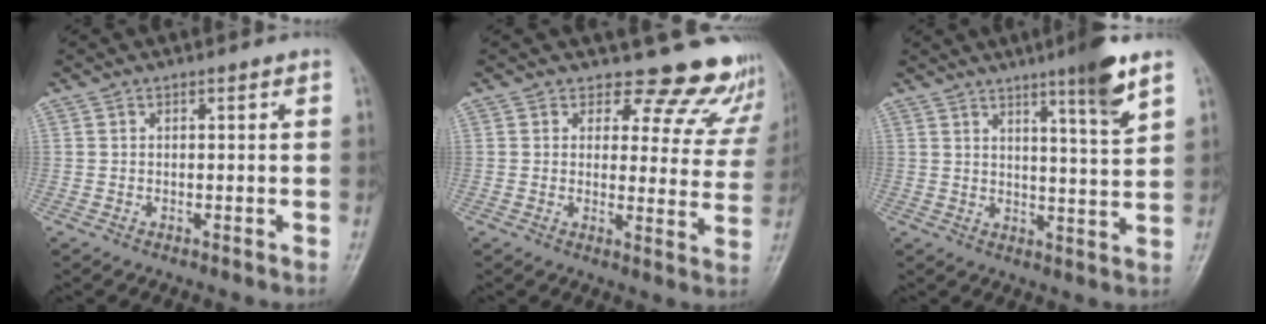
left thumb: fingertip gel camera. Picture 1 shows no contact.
{"total": 14.3, "force": [12.8, 5.9, 2.1], "torque": [0.032, -0.104, 0.120]}
{"total": 9.0, "force": [5.6, 0.3, 7.1], "torque": [-0.101, -0.034, 0.081]}